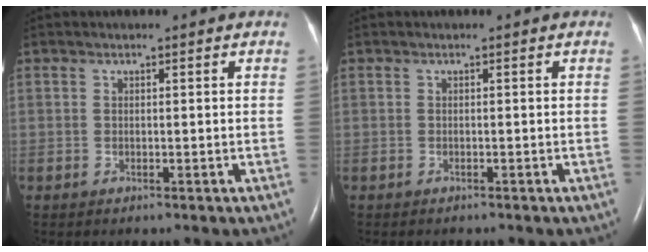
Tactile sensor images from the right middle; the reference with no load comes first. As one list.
[{"total": 1.5, "force": [-1.3, 0.5, 0.6], "torque": [-0.014, -0.003, -0.013]}]